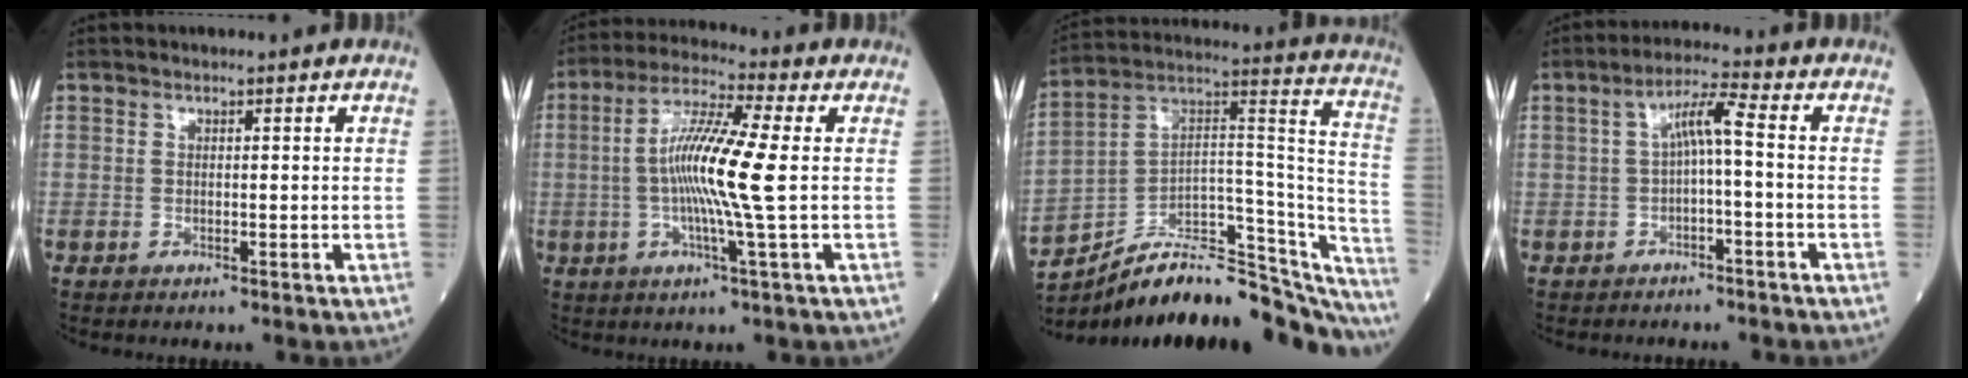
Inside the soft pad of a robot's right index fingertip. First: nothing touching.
{"total": 11.2, "force": [-0.2, -0.5, 11.2], "torque": [-0.213, 0.001, -0.014]}
{"total": 29.8, "force": [-25.7, 6.8, 13.4], "torque": [-0.150, 0.031, -0.371]}
{"total": 4.9, "force": [-0.4, 0.4, 4.9], "torque": [-0.085, 0.024, -0.006]}